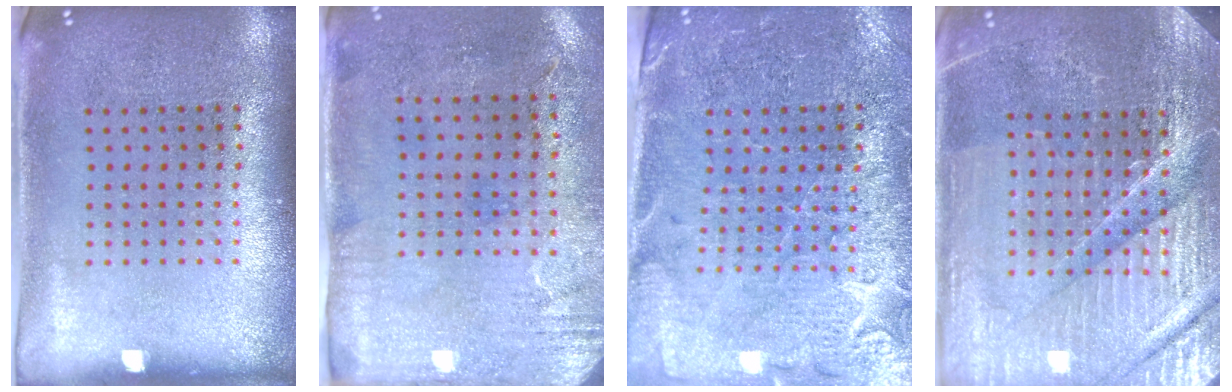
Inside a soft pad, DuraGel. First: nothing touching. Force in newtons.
{"total": 3.0, "press": 2.4, "slide": 1.8}
{"total": 3.3, "press": 3.1, "slide": 1.0}
{"total": 4.8, "press": 4.6, "slide": 1.4}